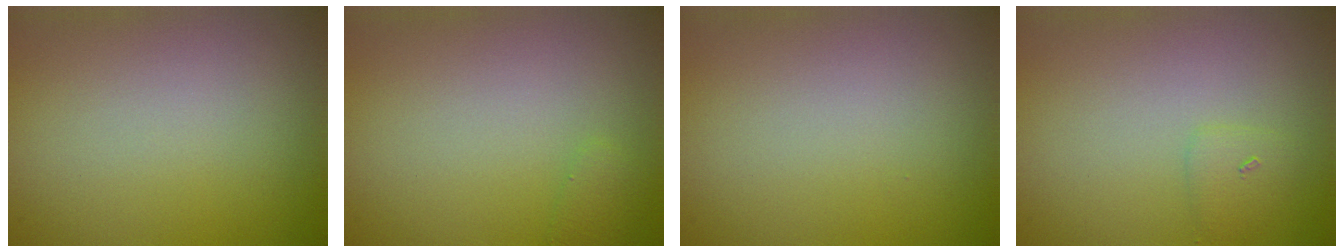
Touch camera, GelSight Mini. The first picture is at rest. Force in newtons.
{"total": 0.8, "press": 0.8, "slide": 0.0}
{"total": 0.0}
{"total": 0.5, "press": 0.5, "slide": 0.0}